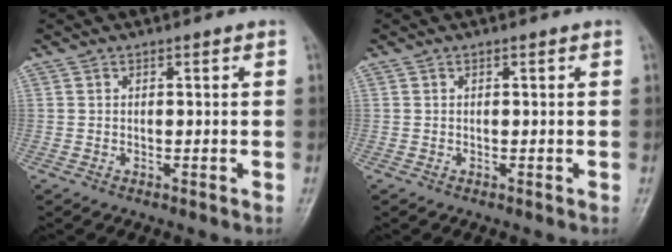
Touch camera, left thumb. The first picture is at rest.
{"total": 0.0}